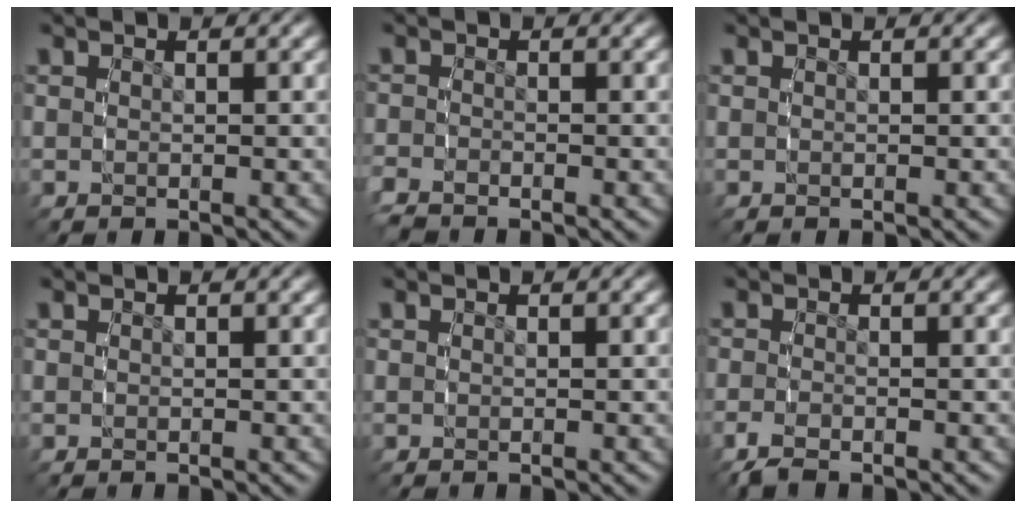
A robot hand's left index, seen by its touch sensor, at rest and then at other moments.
{"total": 1.8, "force": [-1.7, 0.8, 0.3], "torque": [-0.011, -0.005, -0.031]}
{"total": 0.0}
{"total": 0.0}
{"total": 0.0}
{"total": 1.6, "force": [-1.4, 0.4, 0.7], "torque": [-0.018, -0.004, -0.023]}